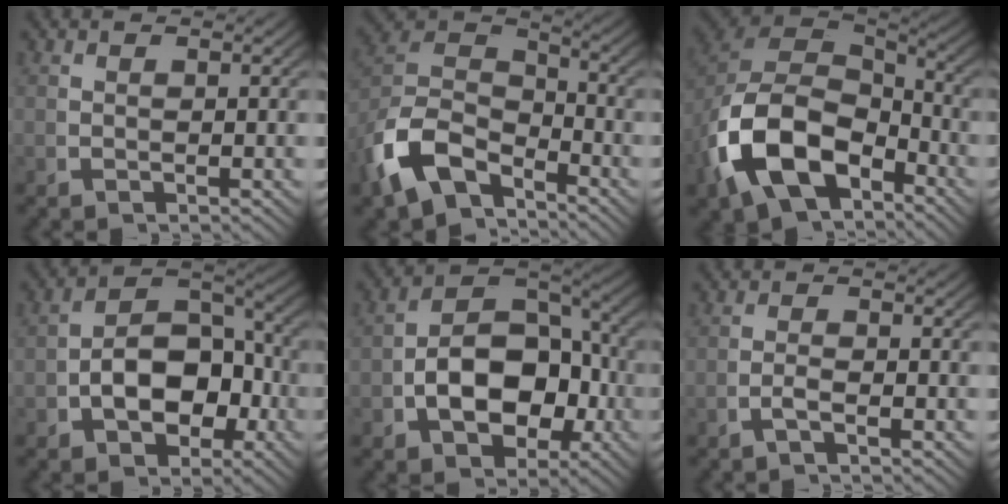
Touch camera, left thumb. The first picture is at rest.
{"total": 10.6, "force": [-2.6, 7.7, 6.9], "torque": [-0.166, -0.037, -0.036]}
{"total": 14.1, "force": [-2.7, 10.1, 9.4], "torque": [-0.255, -0.054, -0.022]}
{"total": 8.9, "force": [-1.7, 6.1, 6.2], "torque": [-0.121, -0.026, -0.015]}
{"total": 10.7, "force": [-1.7, 7.4, 7.5], "torque": [-0.149, -0.031, -0.011]}
{"total": 1.2, "force": [-0.8, 0.2, 0.9], "torque": [-0.020, 0.000, -0.018]}